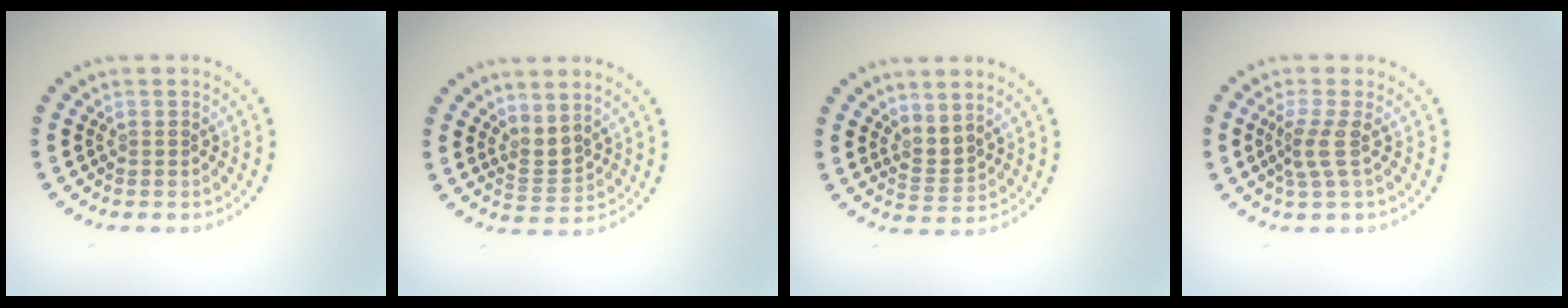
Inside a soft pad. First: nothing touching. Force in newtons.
{"total": 2.0, "press": 1.4, "slide": 1.4}
{"total": 2.0, "press": 1.4, "slide": 1.4}
{"total": 2.4, "press": 1.6, "slide": 1.8}